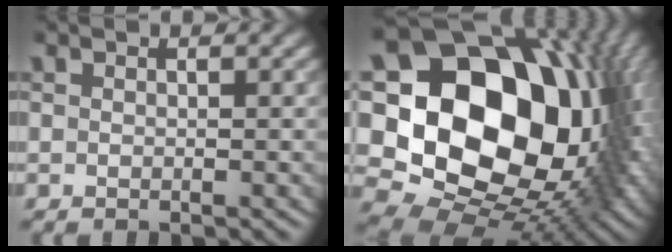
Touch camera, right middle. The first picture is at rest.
{"total": 22.2, "force": [2.2, 16.9, 14.1], "torque": [-0.279, 0.003, 0.059]}